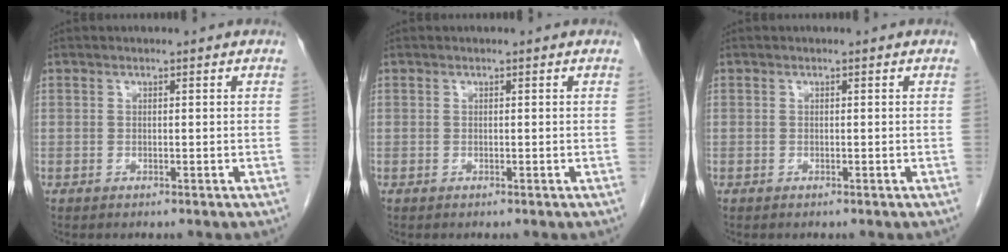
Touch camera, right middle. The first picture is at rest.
{"total": 0.0}
{"total": 0.0}